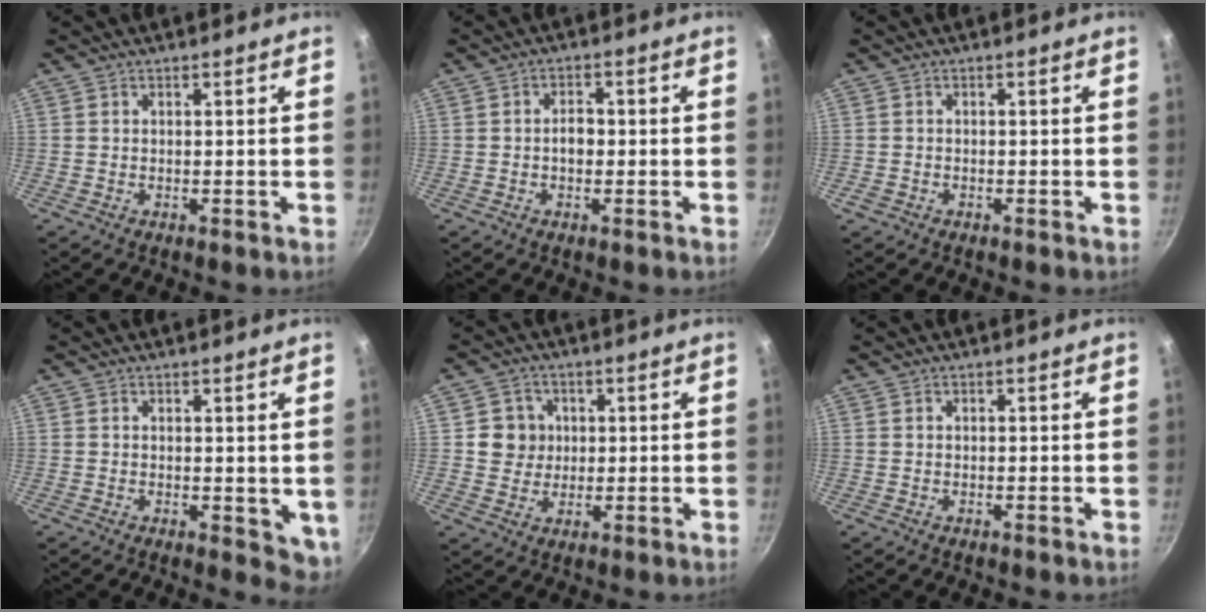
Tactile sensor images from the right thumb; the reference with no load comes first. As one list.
[{"total": 2.9, "force": [-0.4, 2.0, 2.1], "torque": [-0.019, 0.012, -0.008]}, {"total": 0.0}, {"total": 4.5, "force": [0.7, 2.5, 3.7], "torque": [-0.039, -0.010, 0.012]}, {"total": 5.6, "force": [0.9, 5.4, 1.4], "torque": [0.012, 0.002, 0.010]}, {"total": 0.0}]